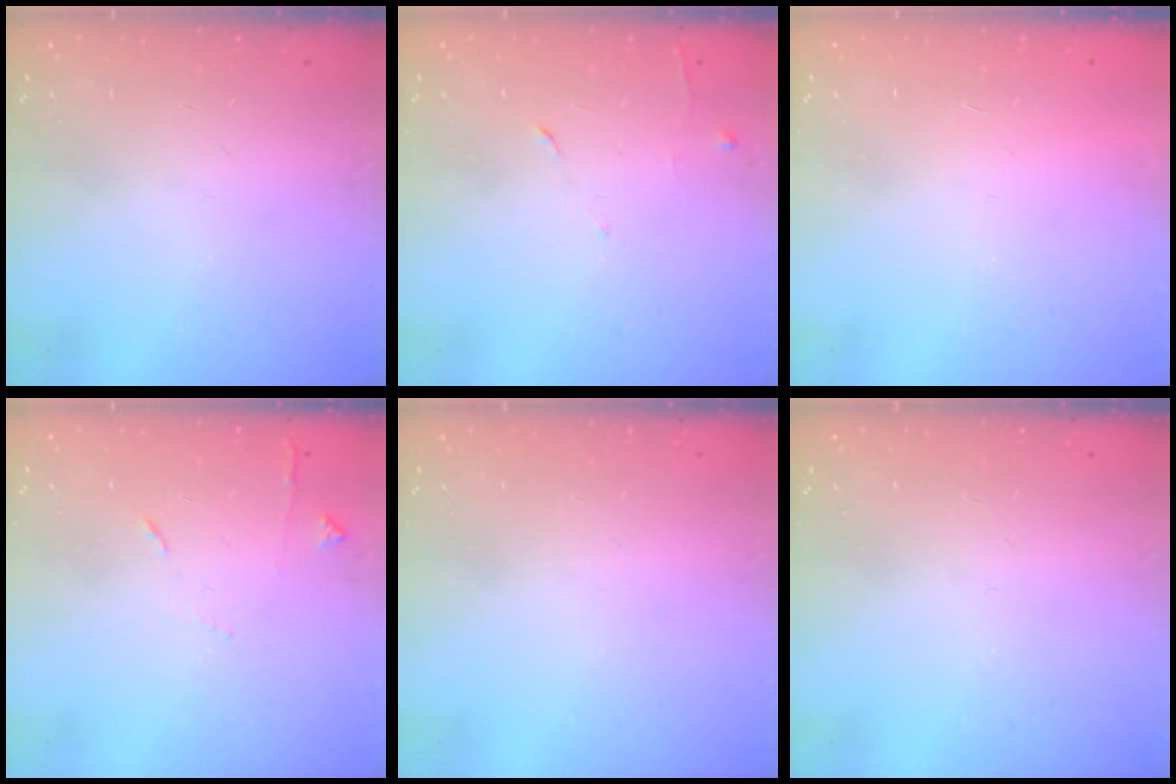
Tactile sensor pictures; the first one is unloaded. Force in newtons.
{"total": 5.1, "press": 5.1, "slide": 0.8}
{"total": 1.7, "press": 1.7, "slide": 0.1}
{"total": 6.2, "press": 6.1, "slide": 0.8}
{"total": 0.0}
{"total": 0.0}